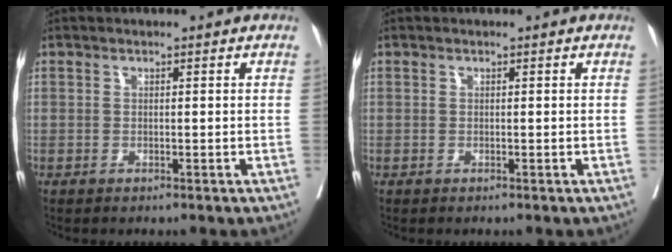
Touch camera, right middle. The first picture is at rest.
{"total": 0.0}